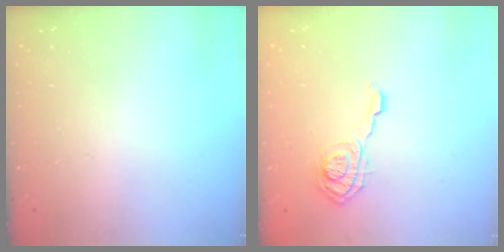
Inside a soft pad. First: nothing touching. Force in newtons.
{"total": 8.6, "press": 8.6, "slide": 0.1}